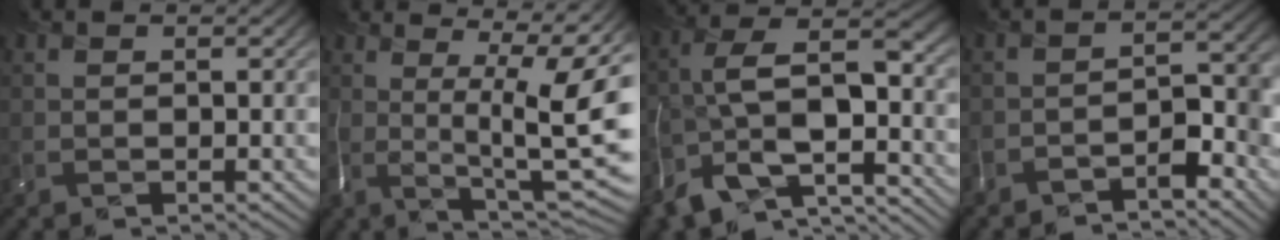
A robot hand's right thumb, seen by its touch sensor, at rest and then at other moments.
{"total": 13.2, "force": [1.6, 2.5, 12.8], "torque": [-0.171, 0.016, 0.046]}
{"total": 12.8, "force": [-8.1, 4.7, 8.7], "torque": [-0.176, -0.004, -0.149]}
{"total": 4.5, "force": [-4.4, 0.2, 1.1], "torque": [0.000, 0.008, -0.069]}